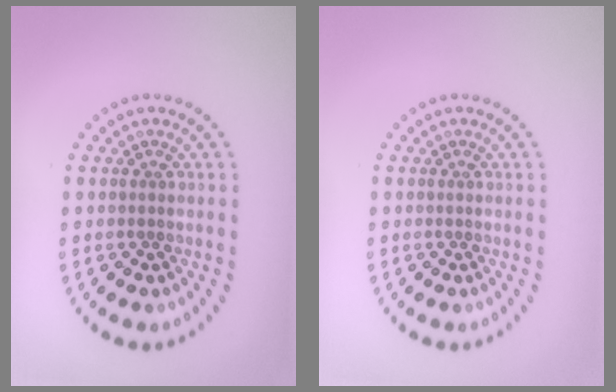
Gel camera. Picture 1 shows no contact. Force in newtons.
{"total": 0.0}